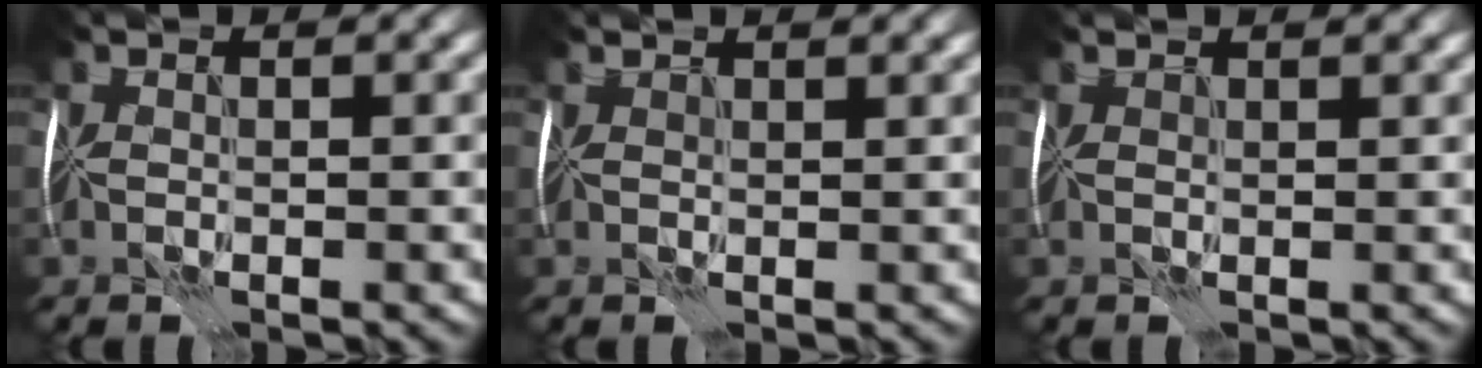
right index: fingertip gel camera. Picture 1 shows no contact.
{"total": 2.2, "force": [1.9, 0.3, 1.0], "torque": [-0.006, 0.013, 0.005]}
{"total": 1.7, "force": [1.5, 0.1, 0.7], "torque": [-0.003, 0.008, 0.005]}